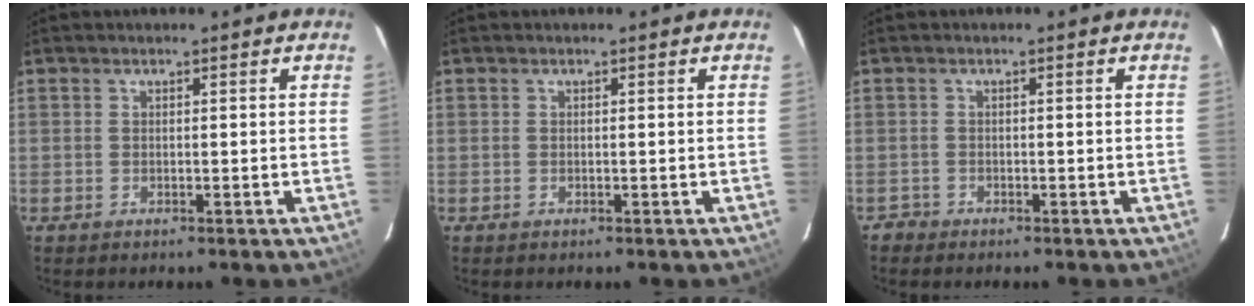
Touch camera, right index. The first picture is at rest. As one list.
[{"total": 0.0}, {"total": 1.4, "force": [-1.2, 0.8, -0.2], "torque": [-0.001, 0.005, -0.023]}]